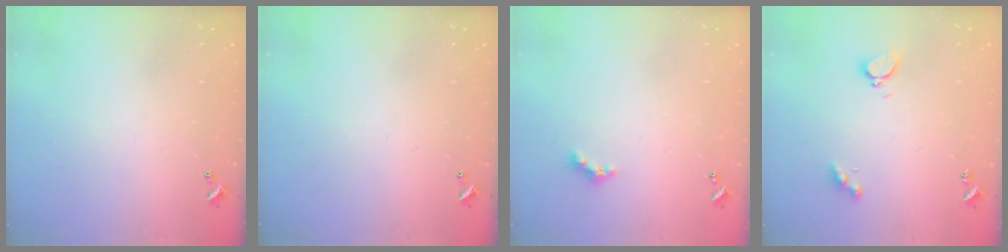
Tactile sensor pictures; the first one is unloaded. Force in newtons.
{"total": 0.0}
{"total": 2.4, "press": 2.3, "slide": 0.5}
{"total": 2.8, "press": 2.8, "slide": 0.5}